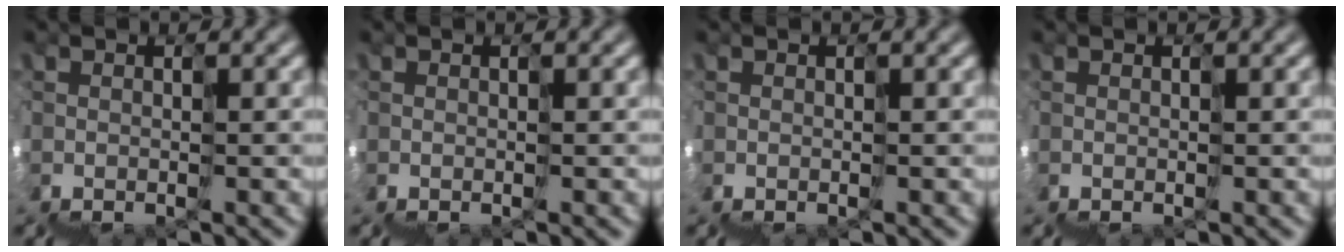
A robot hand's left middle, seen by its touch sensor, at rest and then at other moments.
{"total": 0.0}
{"total": 0.0}
{"total": 0.0}